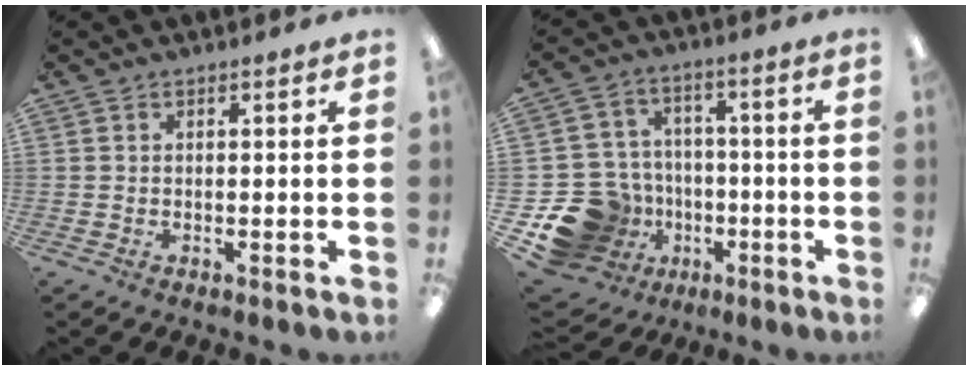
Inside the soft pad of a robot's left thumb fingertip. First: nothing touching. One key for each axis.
{"total": 16.5, "fx": -6.4, "fy": 14.0, "fz": 6.1, "tx": -0.134, "ty": 0.043, "tz": -0.083}